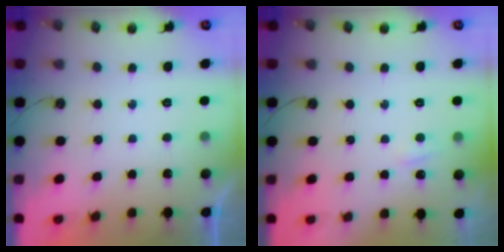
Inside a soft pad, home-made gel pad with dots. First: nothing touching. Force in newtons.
{"total": 3.5, "press": 3.4, "slide": 0.7}